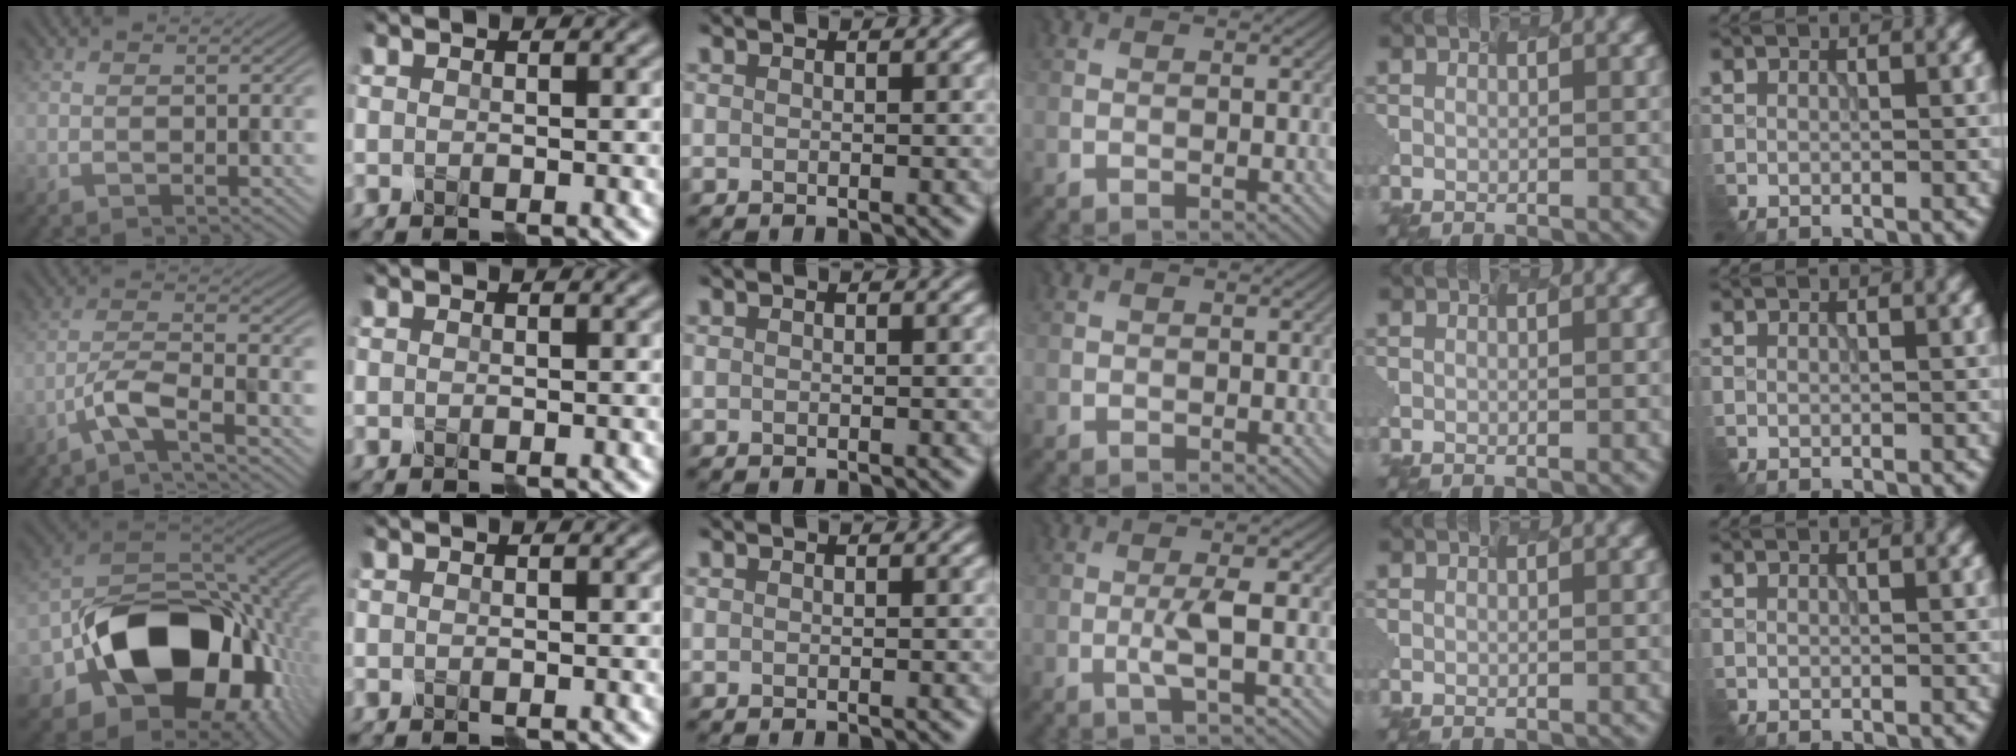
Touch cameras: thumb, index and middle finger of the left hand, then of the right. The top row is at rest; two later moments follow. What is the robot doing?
{"motion": "disassemble", "object": "velcro strap"}